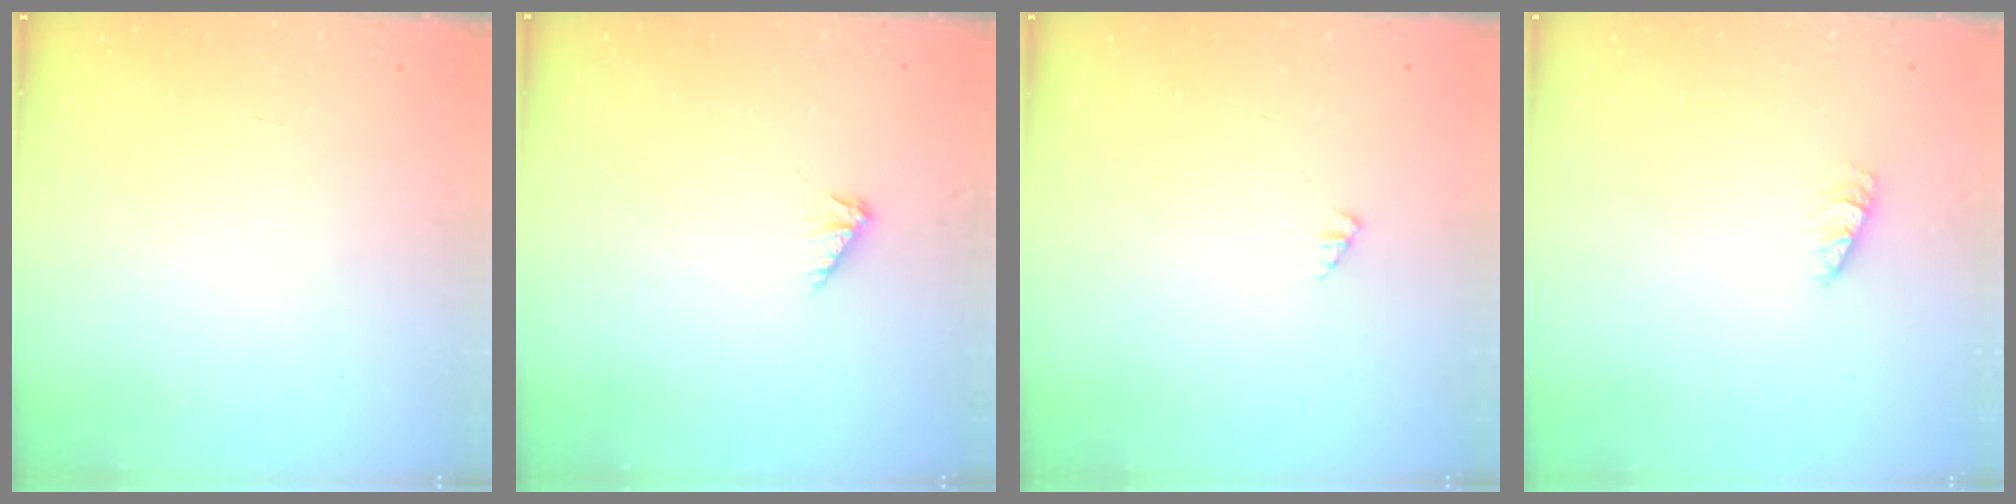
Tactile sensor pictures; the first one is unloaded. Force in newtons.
{"total": 2.7, "press": 2.6, "slide": 0.4}
{"total": 1.0, "press": 1.0, "slide": 0.3}
{"total": 1.0, "press": 1.0, "slide": 0.1}